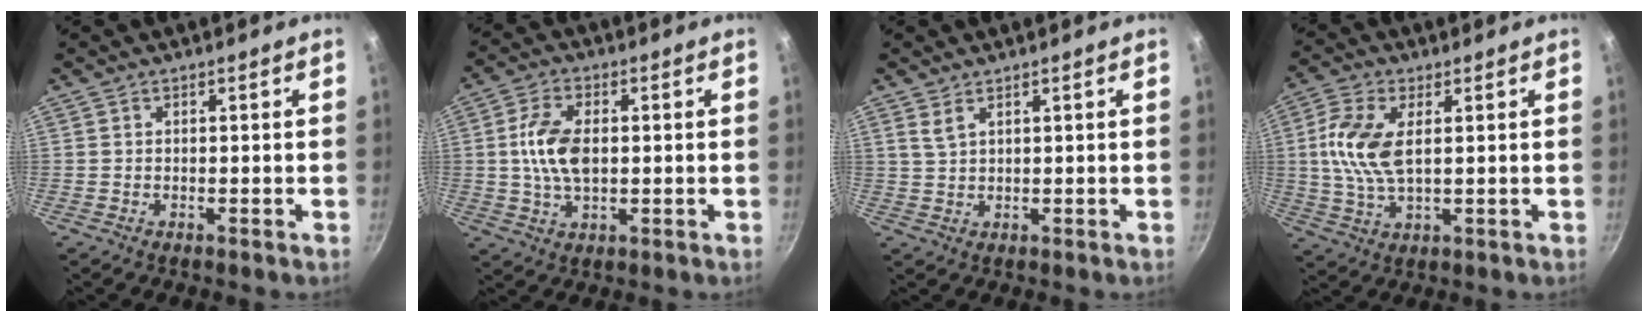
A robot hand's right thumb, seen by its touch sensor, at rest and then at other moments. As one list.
[{"total": 9.2, "force": [0.5, 5.3, 7.5], "torque": [-0.139, 0.008, 0.007]}, {"total": 2.2, "force": [1.4, 1.0, 1.4], "torque": [-0.028, -0.006, 0.030]}, {"total": 10.0, "force": [1.7, 5.0, 8.5], "torque": [-0.176, 0.004, 0.030]}]